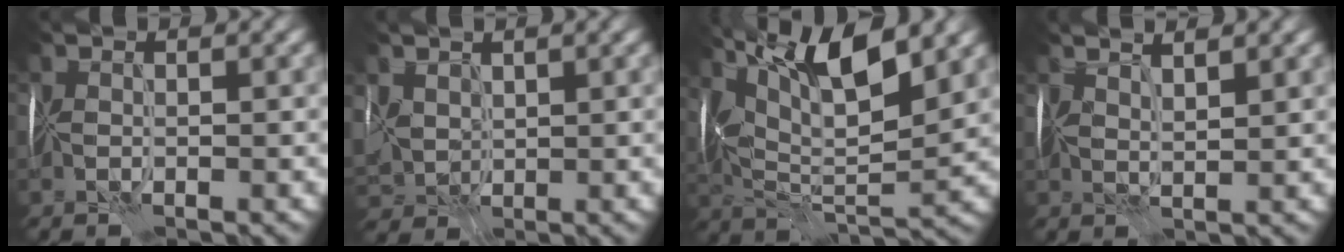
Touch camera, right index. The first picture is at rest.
{"total": 3.4, "force": [1.7, 2.4, 1.5], "torque": [-0.049, 0.008, 0.037]}
{"total": 10.4, "force": [5.8, 3.4, 7.9], "torque": [-0.146, 0.013, 0.104]}
{"total": 3.0, "force": [2.5, 0.7, 1.5], "torque": [-0.008, 0.017, 0.024]}